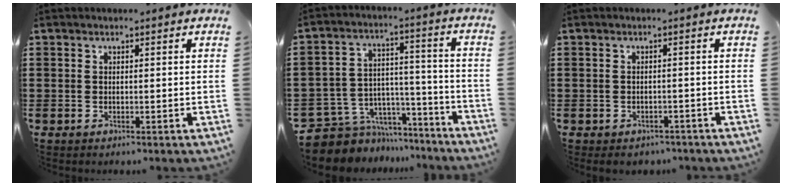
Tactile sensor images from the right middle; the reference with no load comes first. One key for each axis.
{"total": 6.6, "fx": -5.5, "fy": 3.6, "fz": 0.5, "tx": -0.026, "ty": 0.006, "tz": -0.107}
{"total": 1.0, "fx": -0.9, "fy": 0.5, "fz": 0.0, "tx": -0.004, "ty": -0.001, "tz": -0.020}